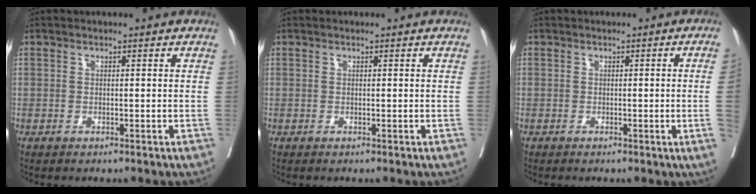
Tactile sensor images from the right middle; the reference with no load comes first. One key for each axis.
{"total": 0.0}
{"total": 4.0, "fx": -0.4, "fy": -1.6, "fz": 3.6, "tx": -0.052, "ty": -0.010, "tz": -0.002}